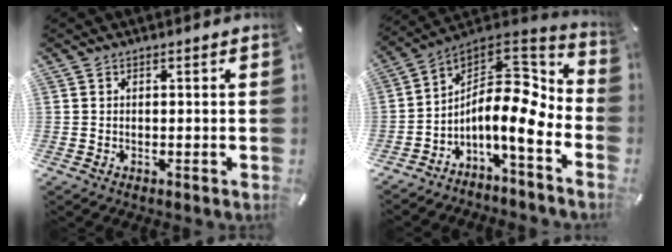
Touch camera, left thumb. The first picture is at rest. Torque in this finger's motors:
{"motor_torque": [0.51, 0.83, 0.98, 1.31, 0.15]}